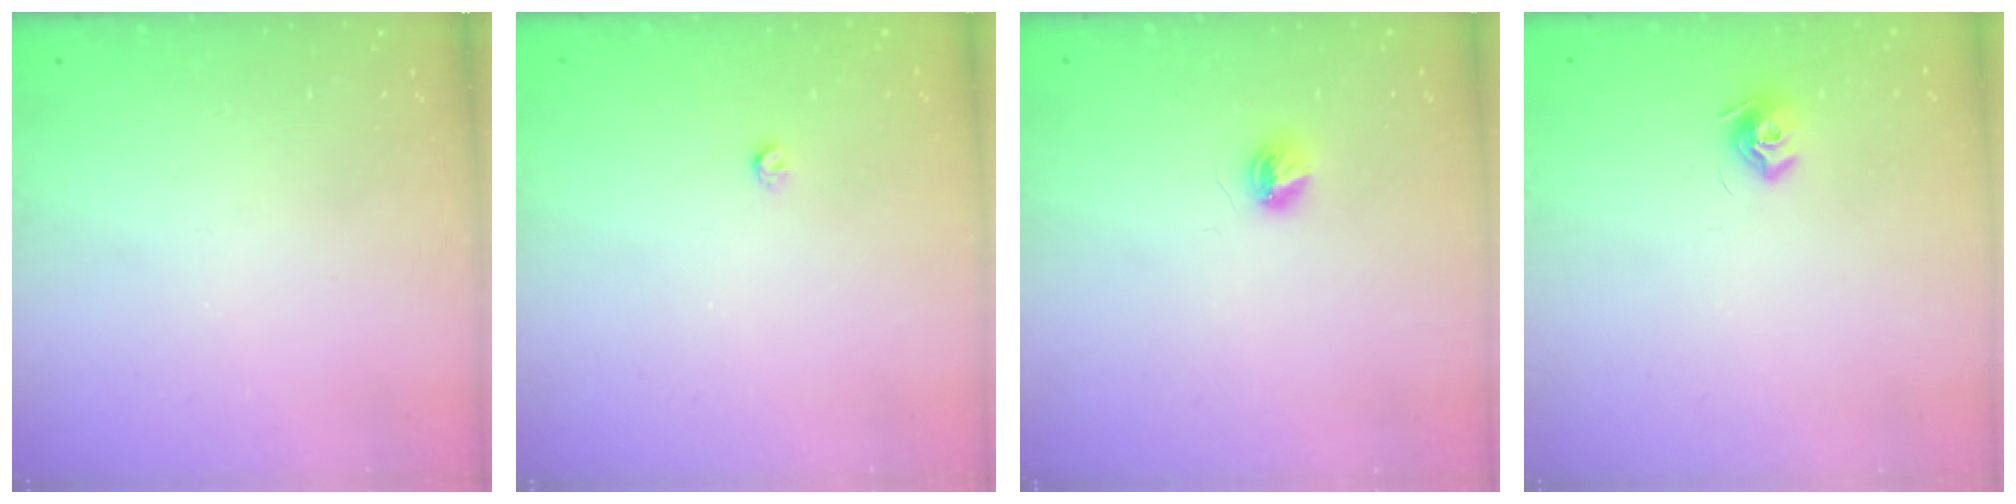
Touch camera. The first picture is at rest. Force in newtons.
{"total": 2.8, "press": 2.8, "slide": 0.5}
{"total": 4.9, "press": 4.9, "slide": 0.4}
{"total": 7.8, "press": 7.8, "slide": 0.2}